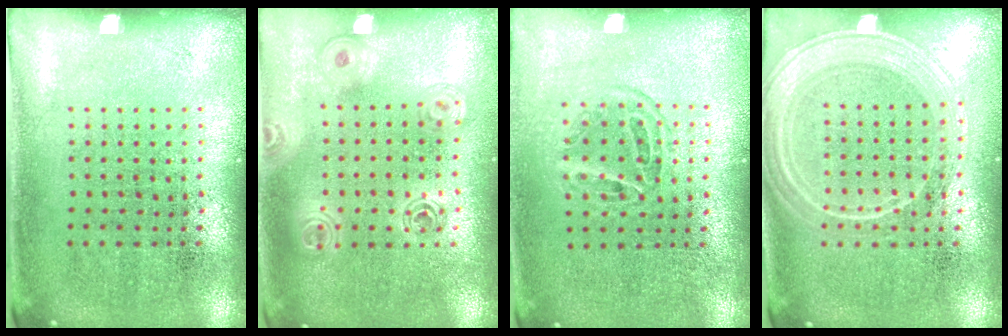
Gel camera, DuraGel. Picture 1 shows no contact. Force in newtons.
{"total": 1.7, "press": 1.4, "slide": 0.8}
{"total": 1.1, "press": 1.0, "slide": 0.5}
{"total": 1.9, "press": 1.8, "slide": 0.3}